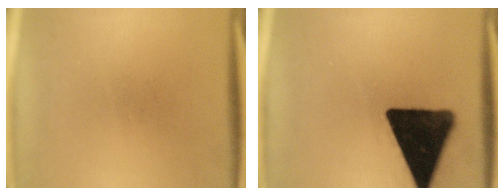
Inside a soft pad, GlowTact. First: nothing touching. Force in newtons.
{"total": 18.4}